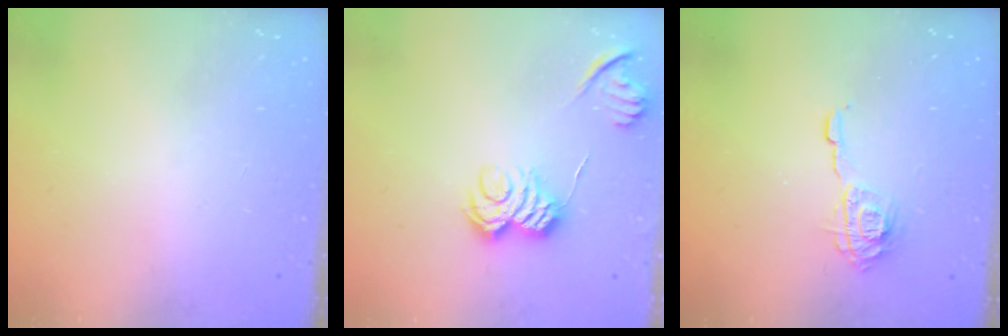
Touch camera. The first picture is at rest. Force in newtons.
{"total": 9.7, "press": 9.7, "slide": 0.4}
{"total": 9.5, "press": 9.4, "slide": 0.6}